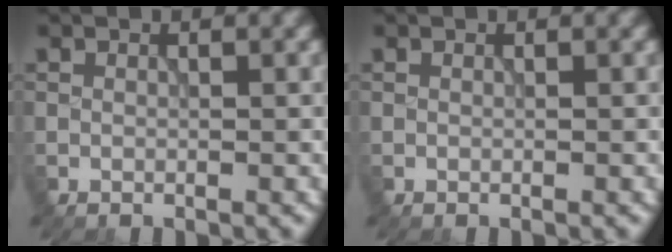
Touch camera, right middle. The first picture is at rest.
{"total": 0.0}